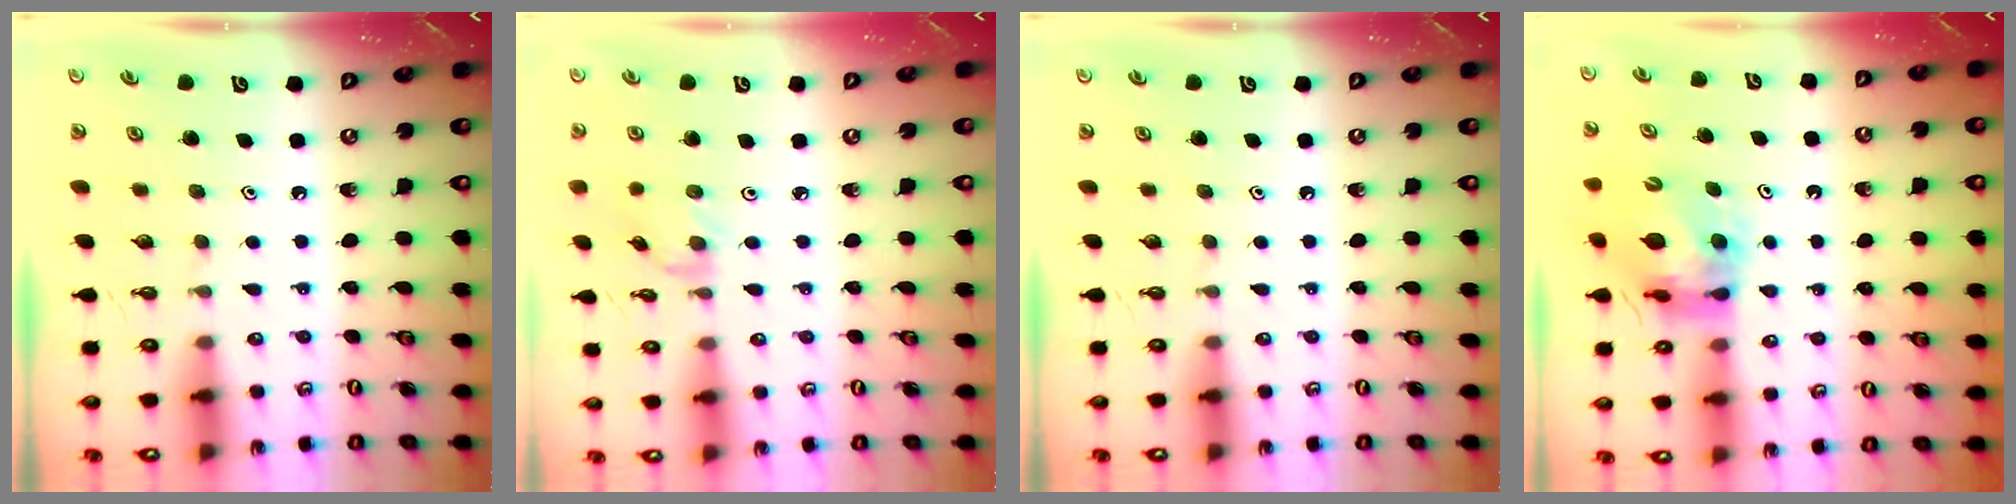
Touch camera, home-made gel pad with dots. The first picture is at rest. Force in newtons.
{"total": 1.5, "press": 1.5, "slide": 0.3}
{"total": 0.0}
{"total": 10.5, "press": 10.4, "slide": 1.2}